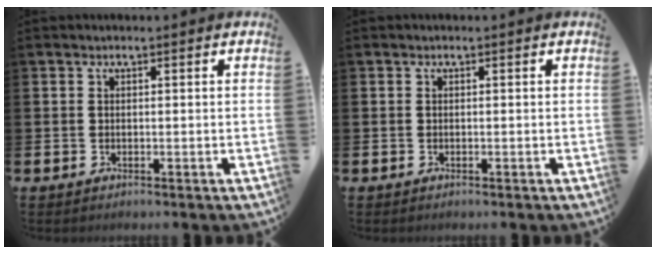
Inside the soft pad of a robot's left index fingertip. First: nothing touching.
{"total": 0.0}